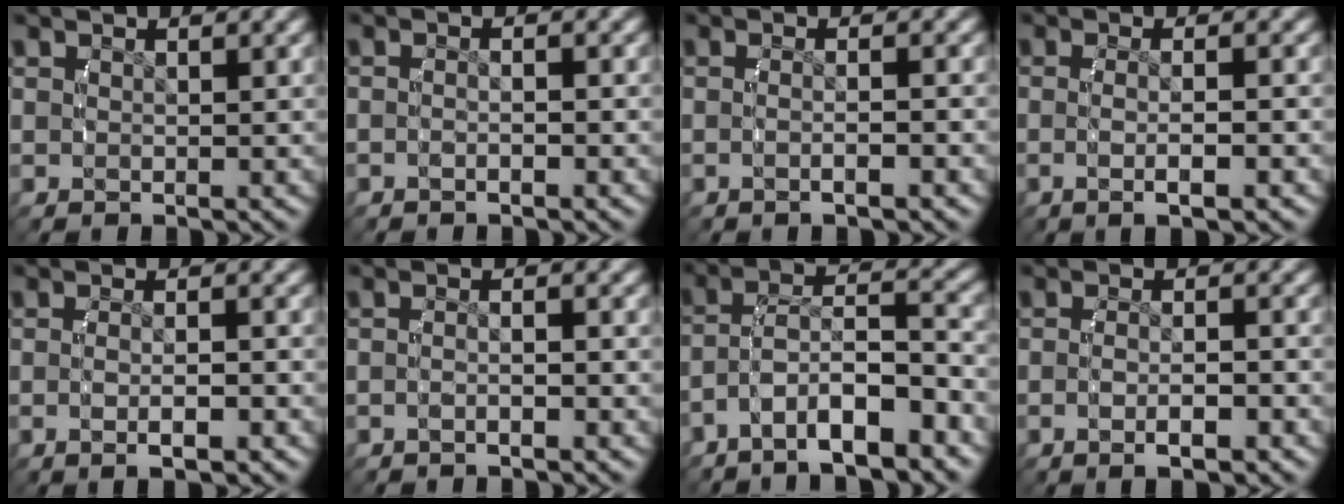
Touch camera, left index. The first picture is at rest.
{"total": 1.4, "force": [-1.0, 0.1, 1.0], "torque": [-0.023, 0.003, -0.018]}
{"total": 2.0, "force": [-1.0, -0.5, 1.6], "torque": [-0.028, 0.002, -0.016]}
{"total": 3.0, "force": [-1.1, -0.1, 2.7], "torque": [-0.052, 0.001, -0.015]}
{"total": 2.7, "force": [-1.3, 0.2, 2.3], "torque": [-0.041, 0.002, -0.019]}
{"total": 1.7, "force": [-1.1, 0.1, 1.3], "torque": [-0.028, 0.001, -0.020]}
{"total": 6.1, "force": [-3.6, 2.8, 4.0], "torque": [-0.092, -0.018, -0.047]}
{"total": 3.0, "force": [-1.6, 0.4, 2.5], "torque": [-0.043, 0.001, -0.024]}